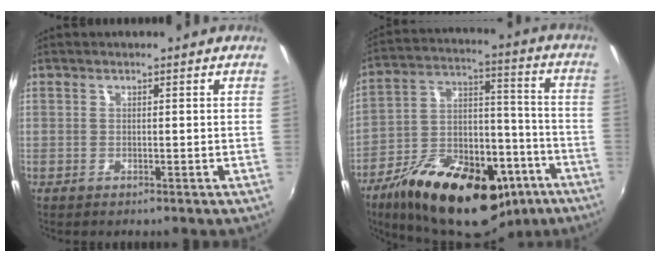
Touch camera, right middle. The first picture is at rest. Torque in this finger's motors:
{"motor_torque": [1.09, -1.04, 0.84, 0.21]}